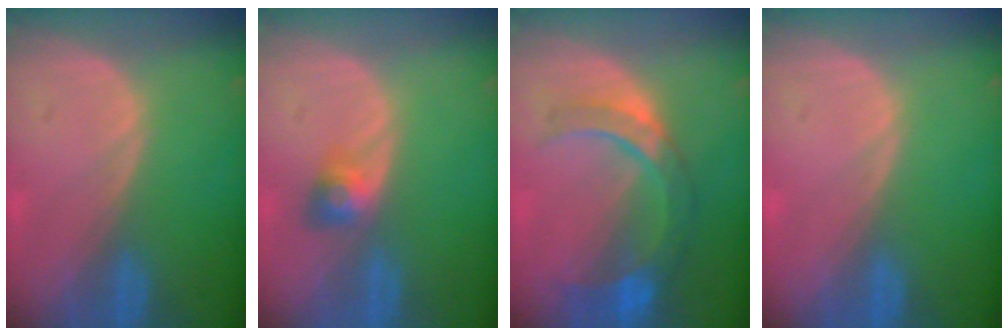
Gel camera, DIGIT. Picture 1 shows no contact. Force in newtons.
{"total": 3.2, "press": 2.8, "slide": 1.5}
{"total": 9.0, "press": 7.7, "slide": 4.5}
{"total": 0.0}